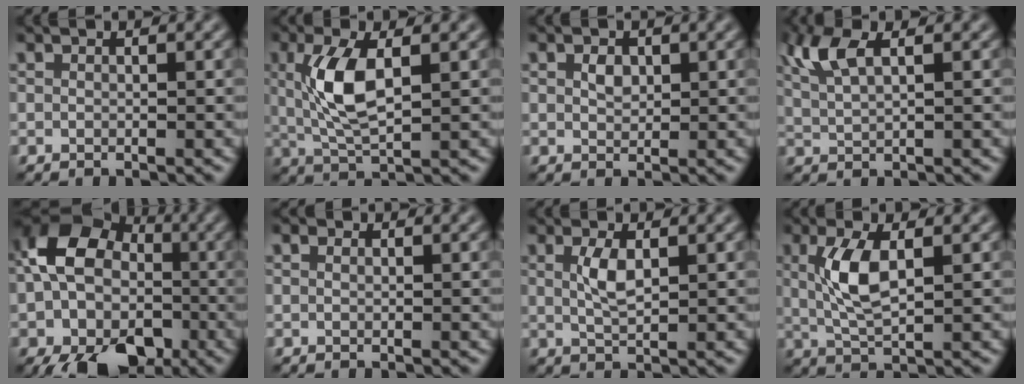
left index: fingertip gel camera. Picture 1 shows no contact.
{"total": 5.6, "force": [0.9, 2.1, 5.1], "torque": [-0.110, 0.006, 0.019]}
{"total": 1.4, "force": [0.5, 1.0, 0.8], "torque": [-0.016, 0.001, 0.009]}
{"total": 4.1, "force": [2.1, 1.4, 3.2], "torque": [-0.079, 0.007, 0.044]}
{"total": 15.6, "force": [-4.4, 12.2, 8.7], "torque": [-0.128, -0.015, -0.100]}
{"total": 0.6, "force": [0.4, 0.3, 0.3], "torque": [-0.011, -0.002, 0.001]}
{"total": 2.5, "force": [0.7, 0.9, 2.2], "torque": [-0.050, 0.002, 0.014]}
{"total": 4.5, "force": [0.9, 1.7, 4.1], "torque": [-0.093, 0.005, 0.018]}